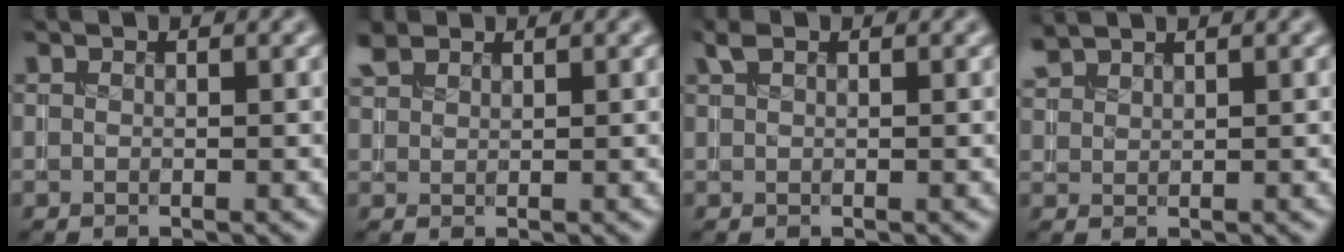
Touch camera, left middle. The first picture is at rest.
{"total": 2.0, "force": [1.7, 0.8, 0.6], "torque": [-0.018, 0.009, 0.040]}
{"total": 1.2, "force": [0.8, 0.5, 0.8], "torque": [-0.019, 0.006, 0.017]}
{"total": 1.6, "force": [1.6, 0.2, 0.3], "torque": [-0.008, 0.006, 0.039]}